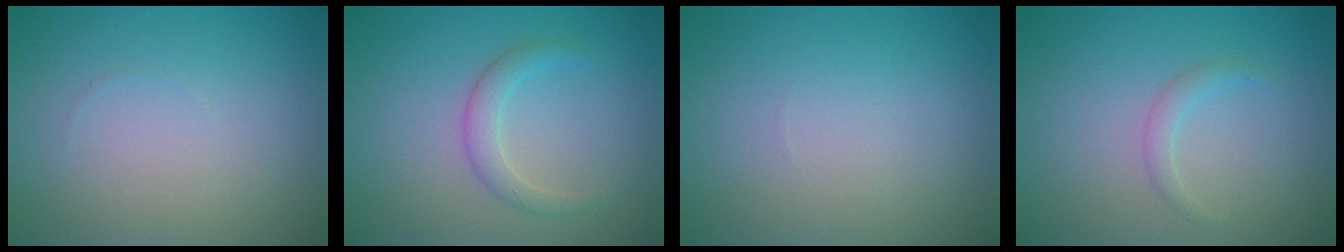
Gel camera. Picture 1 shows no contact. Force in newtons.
{"total": 2.0, "press": 2.0, "slide": 0.1}
{"total": 0.0}
{"total": 1.1, "press": 1.1, "slide": 0.2}